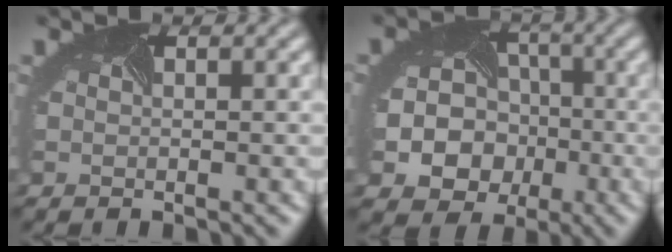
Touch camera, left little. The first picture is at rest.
{"total": 10.7, "force": [-3.2, 9.3, 4.0], "torque": [-0.080, -0.020, -0.068]}